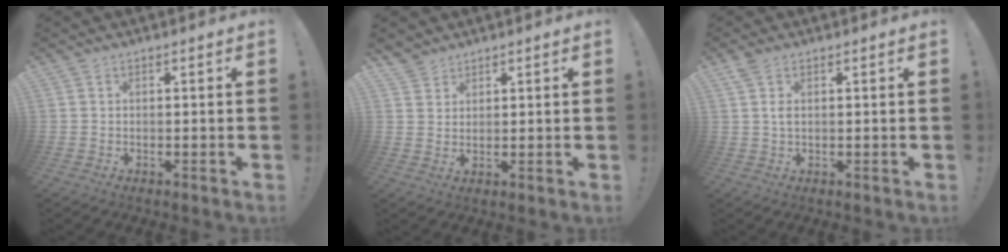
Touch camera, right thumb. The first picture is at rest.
{"total": 3.9, "force": [3.3, 2.1, 0.2], "torque": [-0.001, -0.021, 0.063]}
{"total": 2.5, "force": [1.0, 1.2, 1.9], "torque": [-0.038, 0.003, 0.017]}